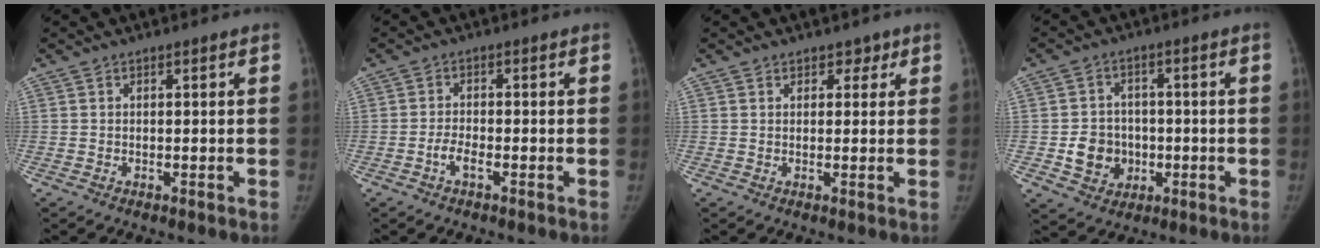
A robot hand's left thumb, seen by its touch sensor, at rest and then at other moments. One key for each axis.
{"total": 2.5, "fx": -1.4, "fy": 1.1, "fz": 1.8, "tx": -0.035, "ty": 0.011, "tz": -0.029}
{"total": 2.2, "fx": 1.4, "fy": 1.7, "fz": 0.4, "tx": 0.023, "ty": -0.006, "tz": 0.014}
{"total": 8.1, "fx": -1.5, "fy": 7.3, "fz": 3.3, "tx": -0.020, "ty": 0.009, "tz": -0.019}